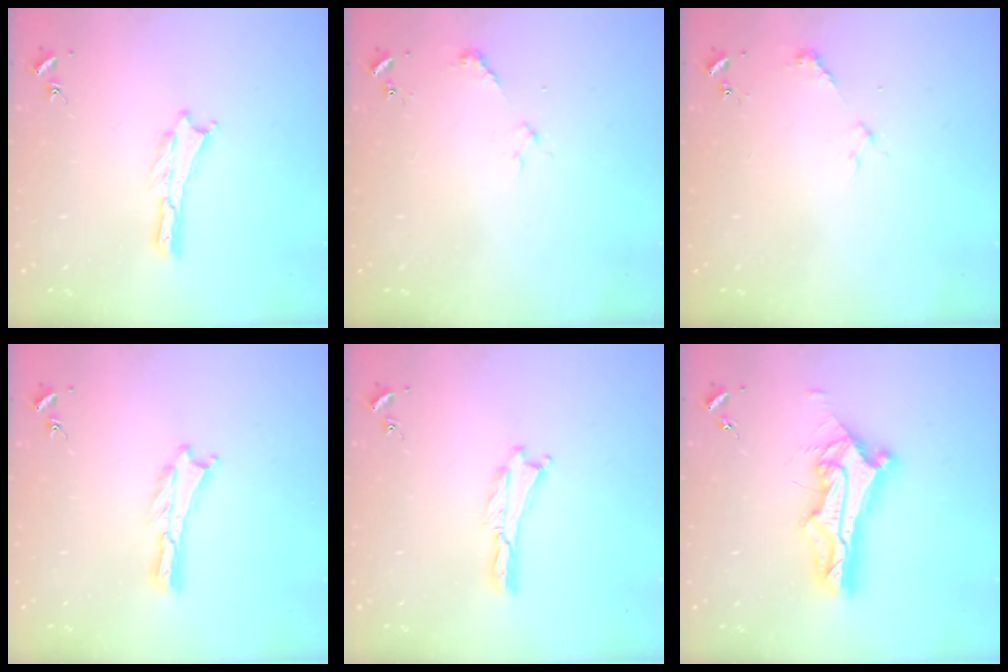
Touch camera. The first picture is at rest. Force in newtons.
{"total": 2.3, "press": 2.3, "slide": 0.1}
{"total": 2.3, "press": 2.3, "slide": 0.1}
{"total": 0.0}
{"total": 0.0}
{"total": 10.8, "press": 10.7, "slide": 0.9}